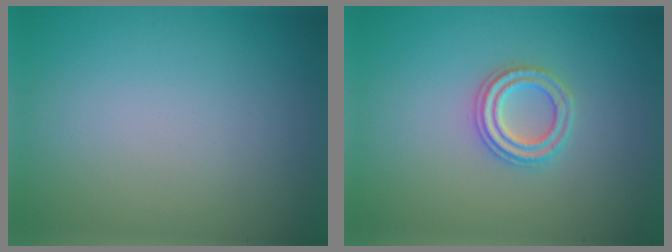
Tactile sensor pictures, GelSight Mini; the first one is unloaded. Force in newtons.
{"total": 2.3, "press": 2.2, "slide": 0.4}